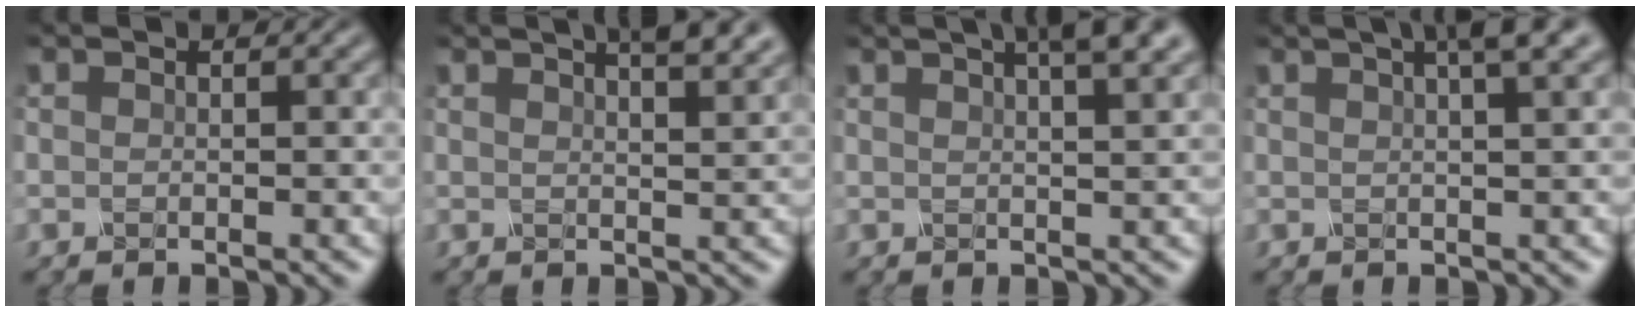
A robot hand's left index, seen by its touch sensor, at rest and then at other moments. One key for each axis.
{"total": 5.5, "fx": 3.7, "fy": 1.7, "fz": 3.6, "tx": -0.023, "ty": 0.027, "tz": 0.022}
{"total": 6.6, "fx": 3.9, "fy": 2.1, "fz": 4.8, "tx": -0.036, "ty": 0.035, "tz": 0.021}
{"total": 4.4, "fx": 2.5, "fy": 0.8, "fz": 3.6, "tx": -0.038, "ty": 0.017, "tz": 0.024}